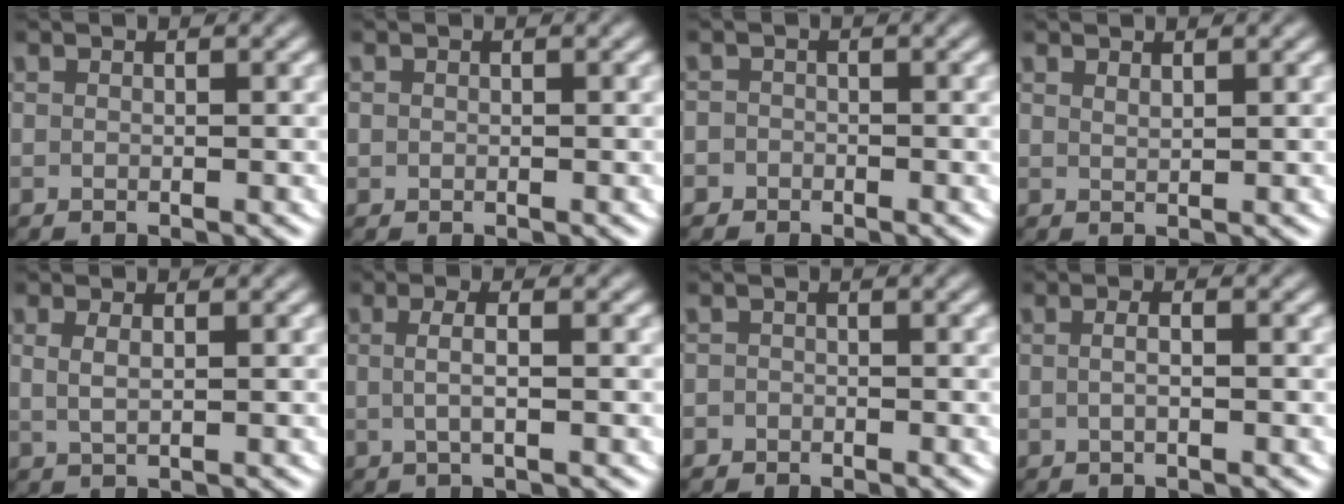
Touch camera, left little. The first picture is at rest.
{"total": 0.6, "force": [0.1, 0.6, 0.2], "torque": [-0.010, -0.006, 0.005]}
{"total": 2.6, "force": [-1.3, 2.2, -0.1], "torque": [-0.003, -0.008, -0.026]}
{"total": 0.9, "force": [0.9, -0.2, 0.2], "torque": [-0.003, -0.004, 0.022]}
{"total": 1.7, "force": [0.6, 0.8, 1.4], "torque": [-0.026, -0.002, 0.018]}
{"total": 2.2, "force": [0.0, 0.3, 2.2], "torque": [-0.039, 0.000, 0.002]}
{"total": 1.6, "force": [-1.0, 1.2, -0.3], "torque": [0.005, -0.009, -0.017]}
{"total": 1.4, "force": [-0.4, 0.3, 1.3], "torque": [-0.021, -0.001, -0.007]}